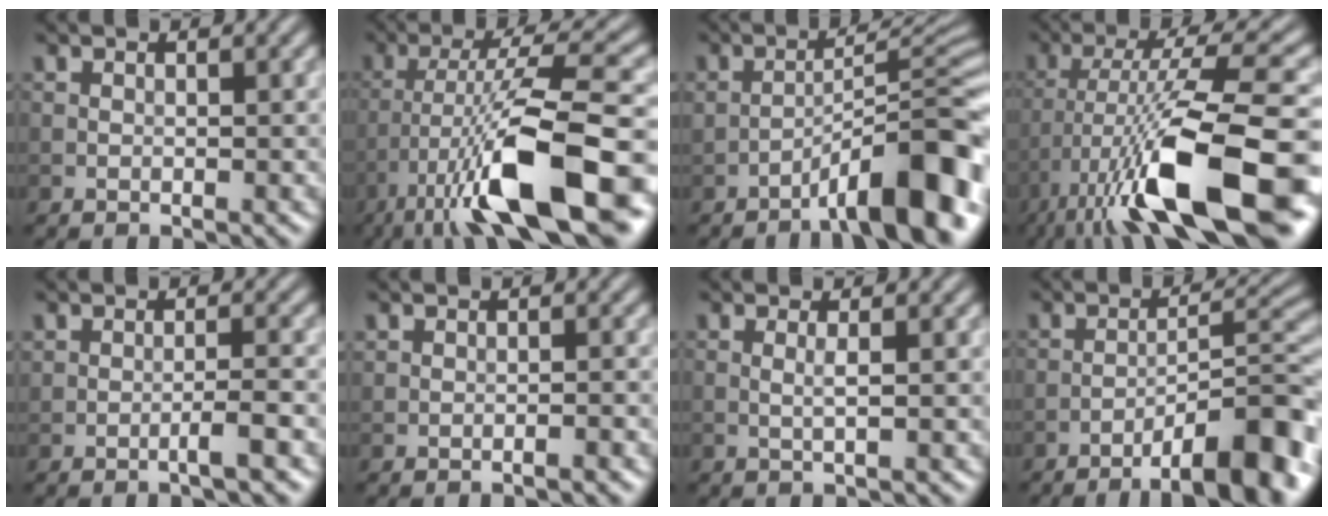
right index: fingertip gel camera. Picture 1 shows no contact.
{"total": 12.7, "force": [-5.9, 2.6, 11.0], "torque": [-0.195, 0.011, -0.095]}
{"total": 9.9, "force": [-5.8, 2.2, 7.6], "torque": [-0.102, 0.023, -0.090]}
{"total": 13.9, "force": [-6.1, 3.1, 12.1], "torque": [-0.222, 0.006, -0.098]}
{"total": 1.5, "force": [-0.8, -0.1, 1.2], "torque": [-0.021, 0.003, -0.018]}
{"total": 0.6, "force": [-0.4, 0.1, 0.5], "torque": [-0.006, -0.002, -0.005]}
{"total": 1.0, "force": [0.2, 0.1, 1.0], "torque": [-0.017, 0.003, -0.001]}
{"total": 10.4, "force": [-6.4, 2.2, 7.9], "torque": [-0.107, 0.019, -0.096]}